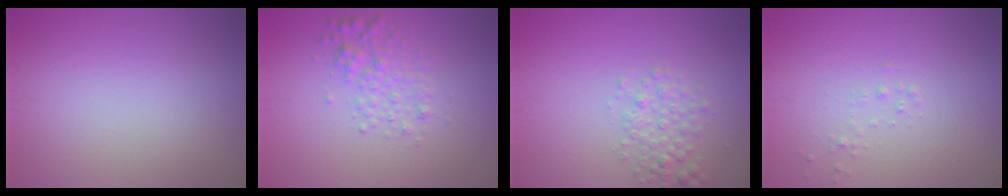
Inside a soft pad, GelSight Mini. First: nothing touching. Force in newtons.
{"total": 2.5, "press": 2.5, "slide": 0.0}
{"total": 2.2, "press": 2.2, "slide": 0.1}
{"total": 0.6, "press": 0.6, "slide": 0.0}